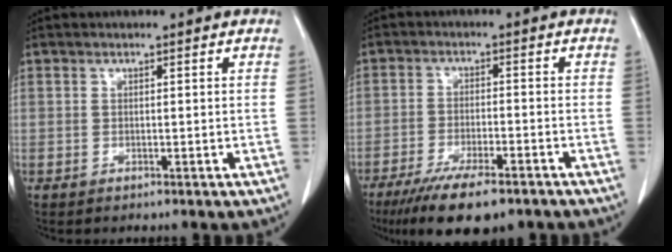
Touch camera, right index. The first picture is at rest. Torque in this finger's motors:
{"motor_torque": [1.09, -1.05, 0.70, 0.16]}